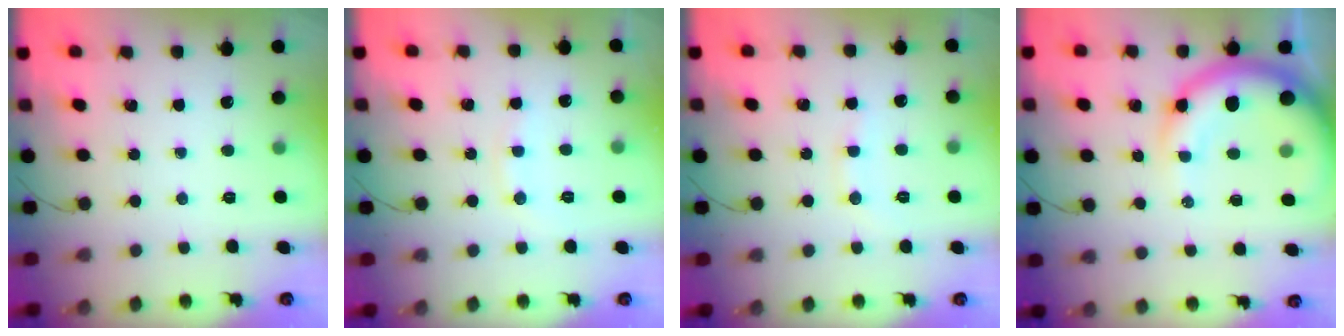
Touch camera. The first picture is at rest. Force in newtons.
{"total": 6.5, "press": 6.5, "slide": 0.8}
{"total": 6.5, "press": 6.4, "slide": 1.4}
{"total": 13.6, "press": 13.1, "slide": 3.5}